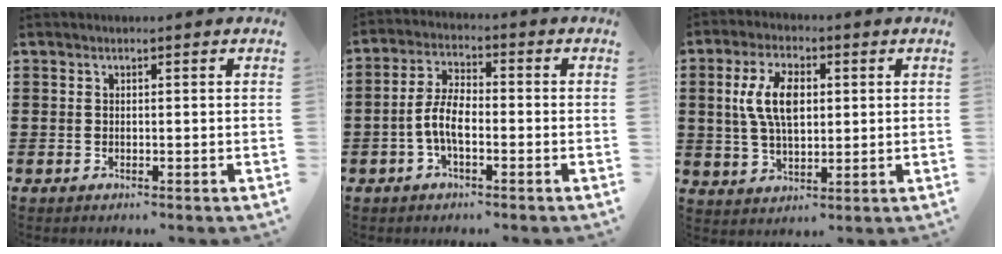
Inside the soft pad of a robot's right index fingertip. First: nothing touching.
{"total": 5.7, "force": [-1.7, 2.5, 4.8], "torque": [-0.118, -0.003, -0.041]}
{"total": 8.3, "force": [1.5, 4.3, 7.0], "torque": [-0.148, 0.007, 0.020]}